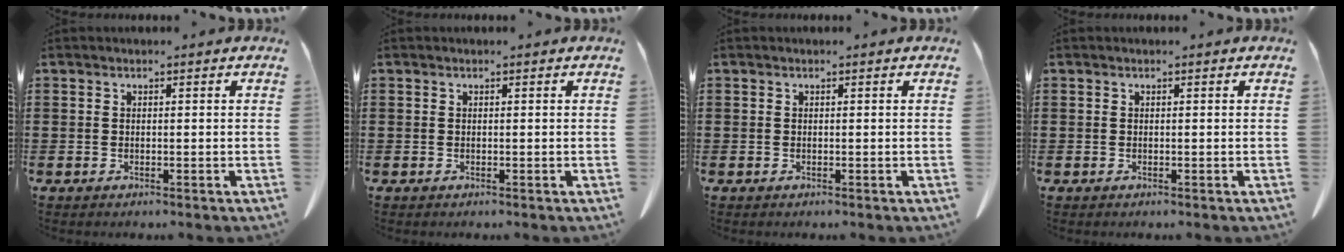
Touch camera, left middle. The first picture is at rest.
{"total": 0.0}
{"total": 0.0}
{"total": 0.0}